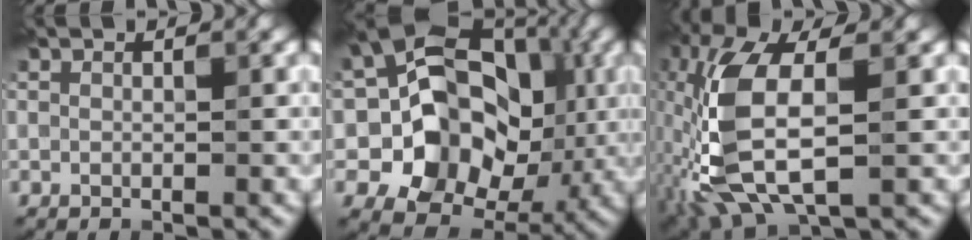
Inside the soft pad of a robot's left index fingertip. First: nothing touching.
{"total": 13.3, "force": [-0.3, 10.7, 7.8], "torque": [-0.099, 0.005, -0.017]}
{"total": 9.6, "force": [-1.7, 4.3, 8.4], "torque": [-0.214, 0.003, -0.041]}